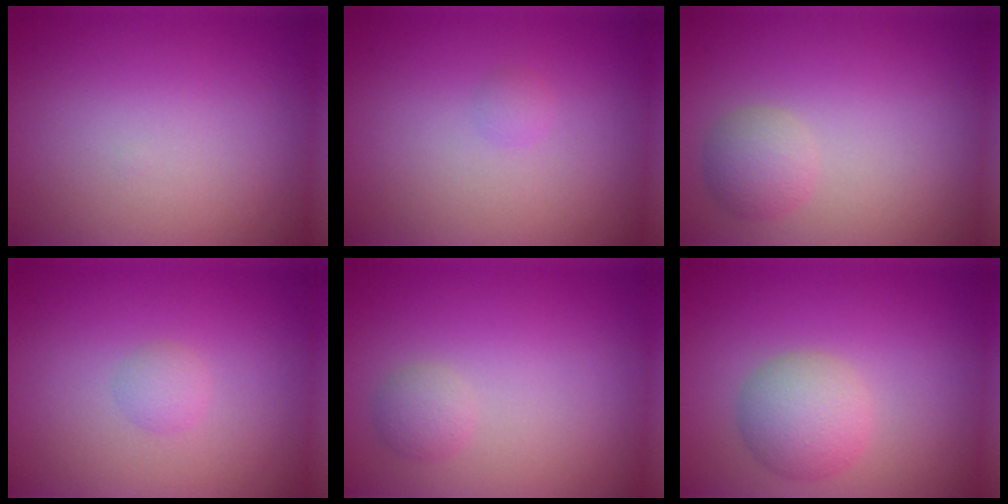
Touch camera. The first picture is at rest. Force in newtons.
{"total": 0.6, "press": 0.6, "slide": 0.1}
{"total": 2.1, "press": 2.1, "slide": 0.1}
{"total": 1.0, "press": 1.0, "slide": 0.1}
{"total": 1.3, "press": 1.3, "slide": 0.1}
{"total": 3.5, "press": 3.5, "slide": 0.1}